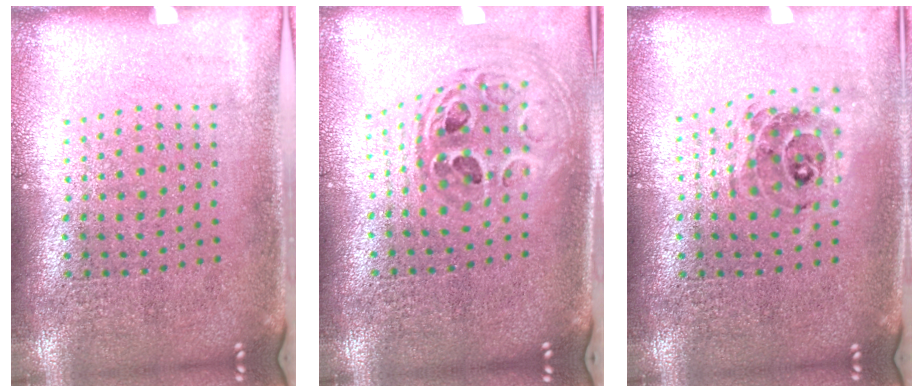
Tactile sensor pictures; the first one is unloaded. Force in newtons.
{"total": 1.0, "press": 1.0, "slide": 0.2}
{"total": 0.8, "press": 0.8, "slide": 0.0}